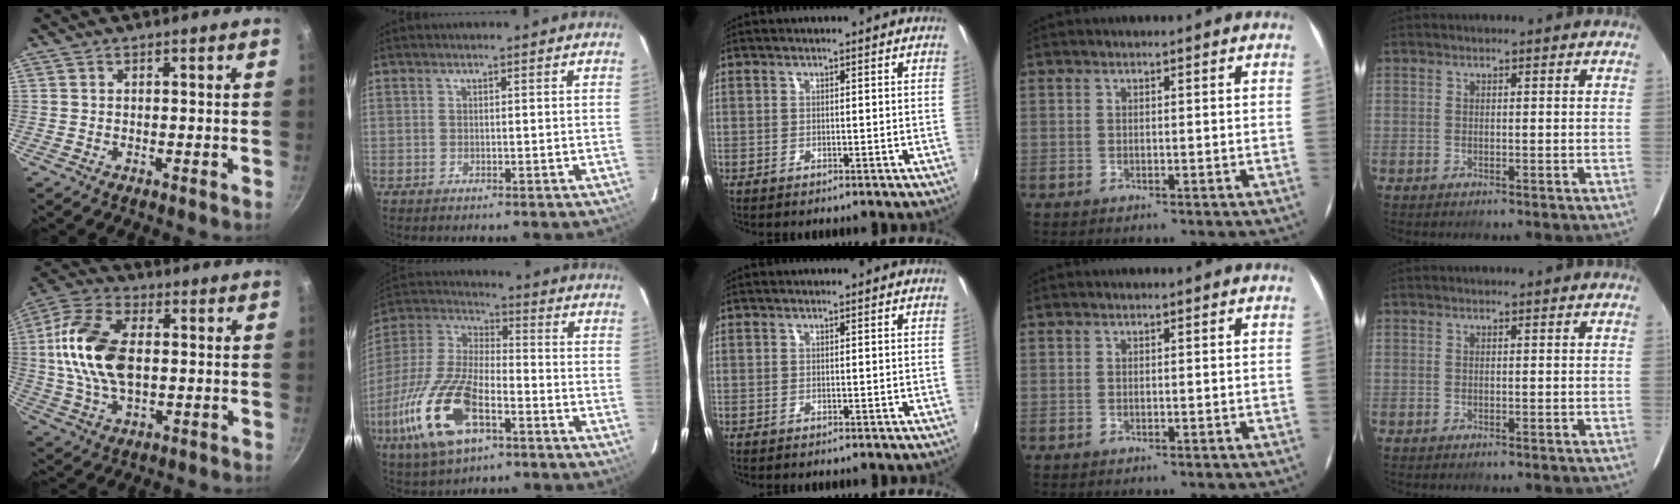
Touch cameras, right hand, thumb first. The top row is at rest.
{"thumb": {"total": 16.4, "force": [1.0, 9.8, 13.2], "torque": [-0.246, 0.016, 0.008]}, "index": {"total": 20.2, "force": [-8.8, 8.9, 15.9], "torque": [-0.353, -0.025, -0.165]}}